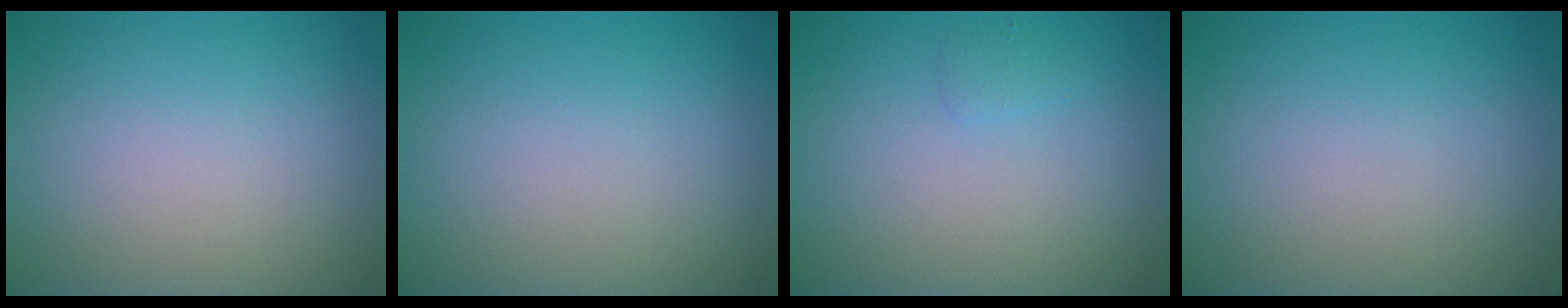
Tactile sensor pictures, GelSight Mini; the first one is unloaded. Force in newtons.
{"total": 0.0}
{"total": 0.8, "press": 0.8, "slide": 0.0}
{"total": 0.0}